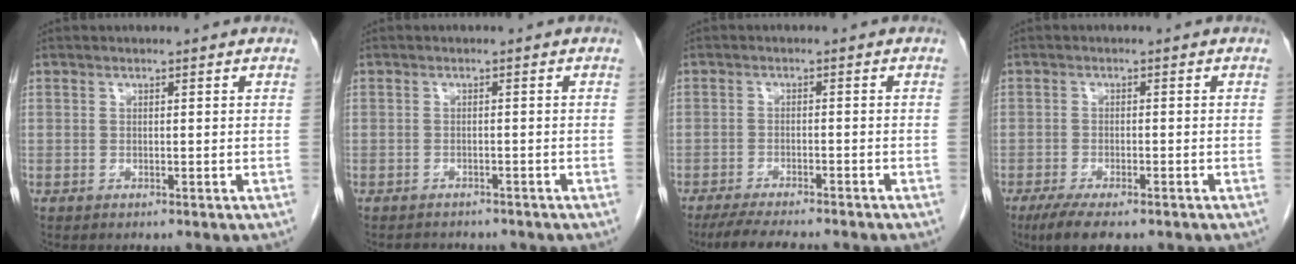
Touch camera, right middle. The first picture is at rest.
{"total": 4.4, "force": [-3.9, 1.7, 1.2], "torque": [-0.014, 0.000, -0.046]}
{"total": 9.1, "force": [-7.8, 1.1, 4.6], "torque": [-0.064, -0.017, -0.119]}
{"total": 6.8, "force": [-4.9, 1.8, 4.3], "torque": [-0.066, -0.014, -0.076]}